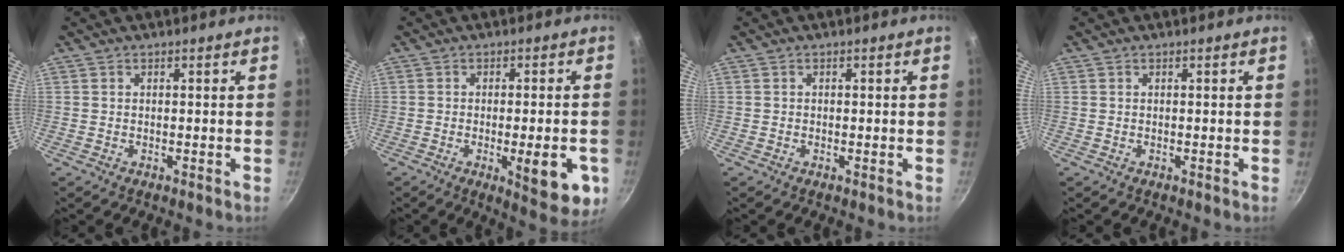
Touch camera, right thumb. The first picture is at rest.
{"total": 10.8, "force": [-3.3, 3.4, 9.8], "torque": [-0.104, 0.004, -0.036]}
{"total": 0.0}
{"total": 0.0}